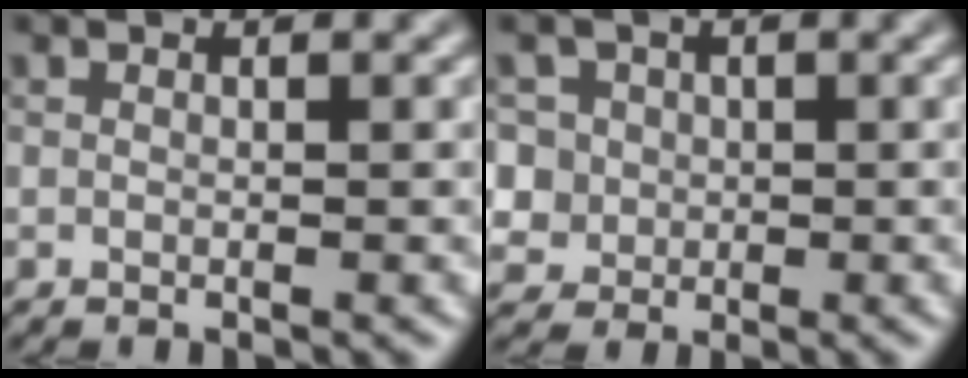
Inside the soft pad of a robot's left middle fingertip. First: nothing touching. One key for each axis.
{"total": 6.5, "fx": 1.7, "fy": 5.8, "fz": 2.1, "tx": -0.046, "ty": 0.035, "tz": 0.004}